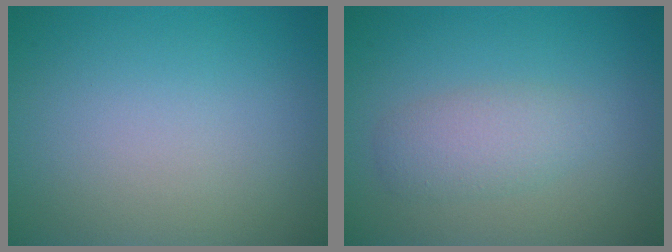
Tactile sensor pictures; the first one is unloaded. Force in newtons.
{"total": 2.5, "press": 2.5, "slide": 0.0}